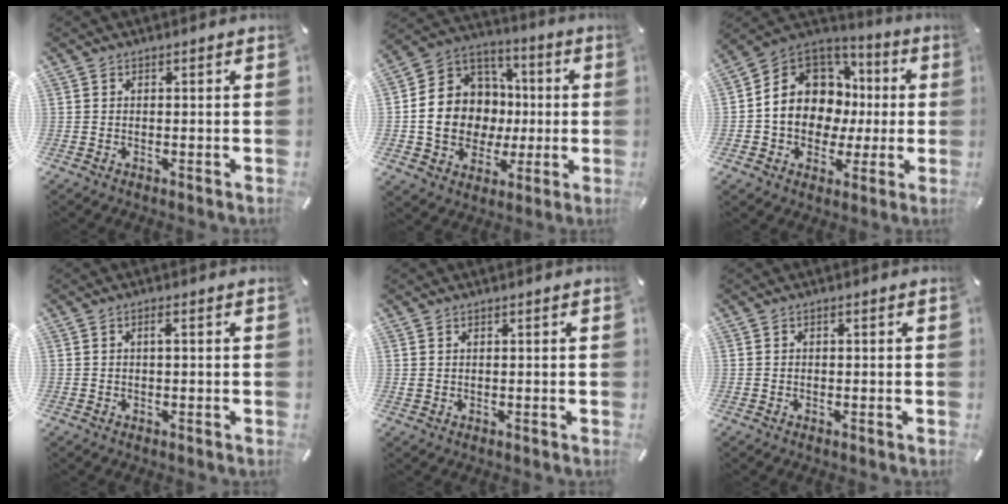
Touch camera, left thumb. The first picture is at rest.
{"total": 15.1, "force": [-2.2, 13.6, 6.3], "torque": [-0.133, 0.006, -0.027]}
{"total": 13.5, "force": [0.3, 11.8, 6.4], "torque": [-0.130, -0.016, 0.012]}
{"total": 1.4, "force": [0.2, 0.5, 1.2], "torque": [-0.024, 0.003, 0.002]}
{"total": 0.8, "force": [0.3, 0.7, 0.2], "torque": [-0.003, 0.003, 0.005]}
{"total": 0.7, "force": [-0.1, 0.5, 0.4], "torque": [-0.006, 0.002, -0.004]}